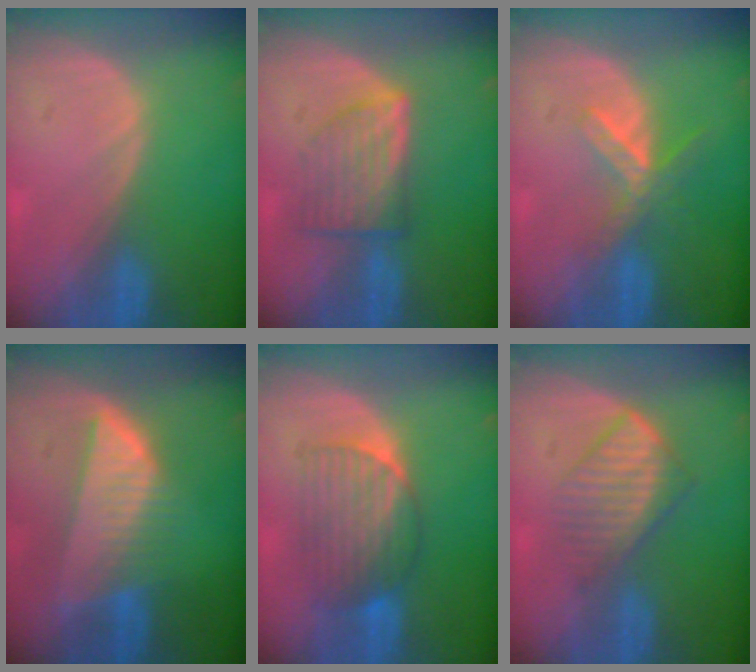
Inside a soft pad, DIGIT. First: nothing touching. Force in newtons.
{"total": 6.9, "press": 6.2, "slide": 2.9}
{"total": 5.5, "press": 4.9, "slide": 2.6}
{"total": 8.2, "press": 7.2, "slide": 3.8}
{"total": 6.9, "press": 6.9, "slide": 0.4}
{"total": 6.2, "press": 5.8, "slide": 2.3}